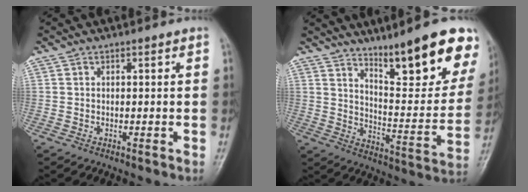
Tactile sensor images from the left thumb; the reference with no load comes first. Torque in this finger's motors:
{"motor_torque": [0.55, 0.39, 1.21, -1.56, 0.14]}